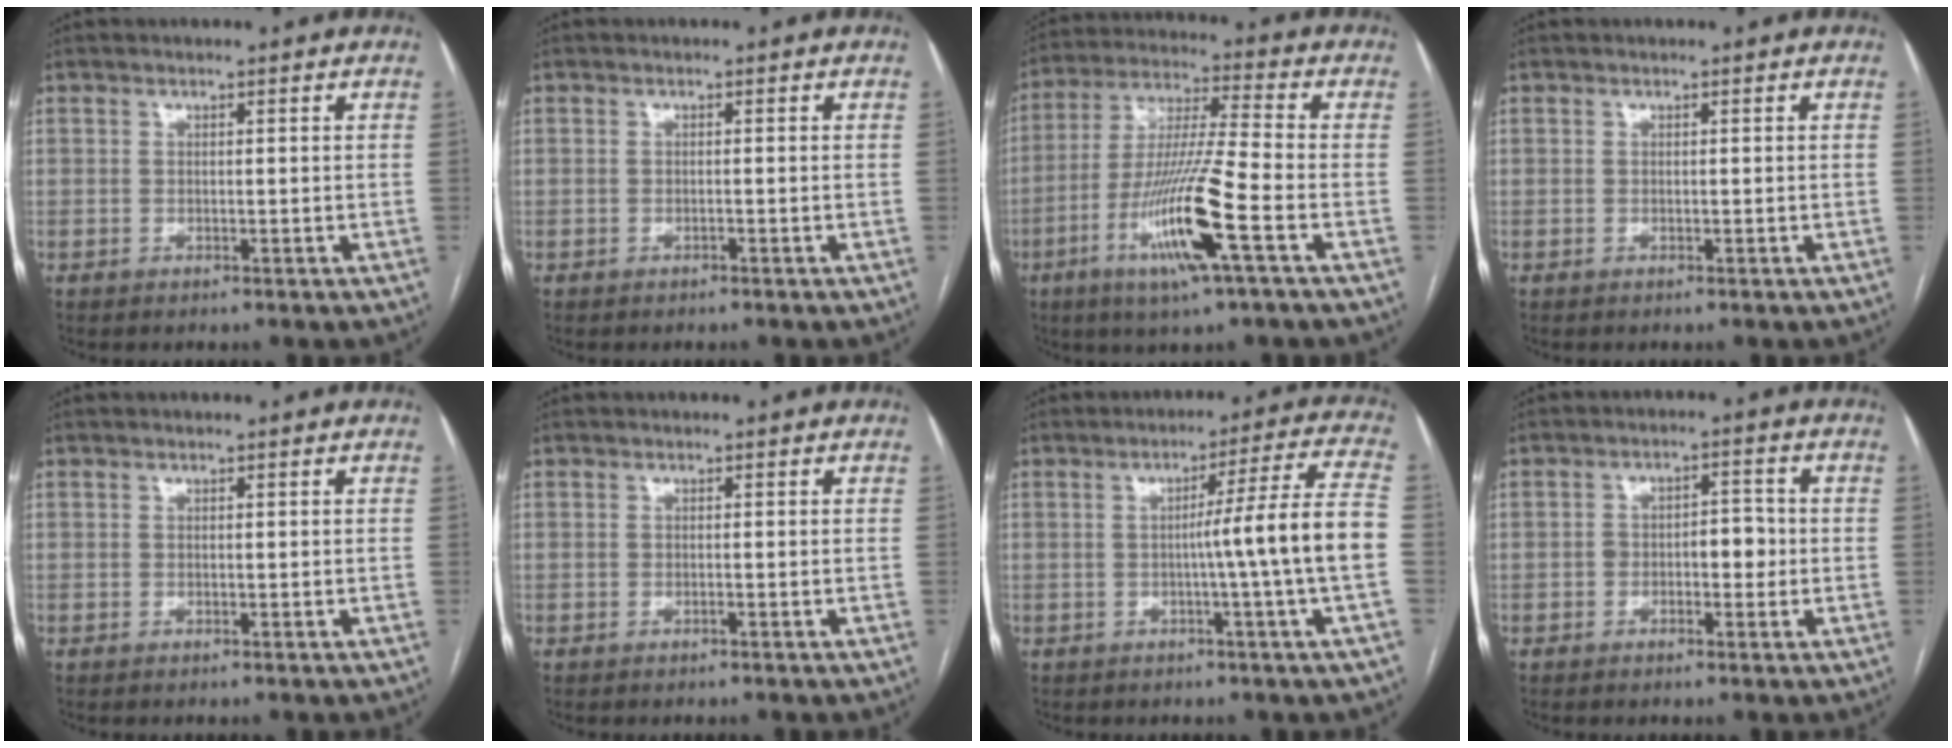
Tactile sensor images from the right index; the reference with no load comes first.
{"total": 0.0}
{"total": 14.8, "force": [-5.8, -0.1, 13.6], "torque": [-0.273, -0.018, -0.110]}
{"total": 0.0}
{"total": 0.0}
{"total": 0.0}
{"total": 10.8, "force": [-1.6, -2.5, 10.4], "torque": [-0.142, 0.007, -0.022]}
{"total": 4.5, "force": [-0.7, 2.4, 3.7], "torque": [-0.052, 0.017, -0.009]}